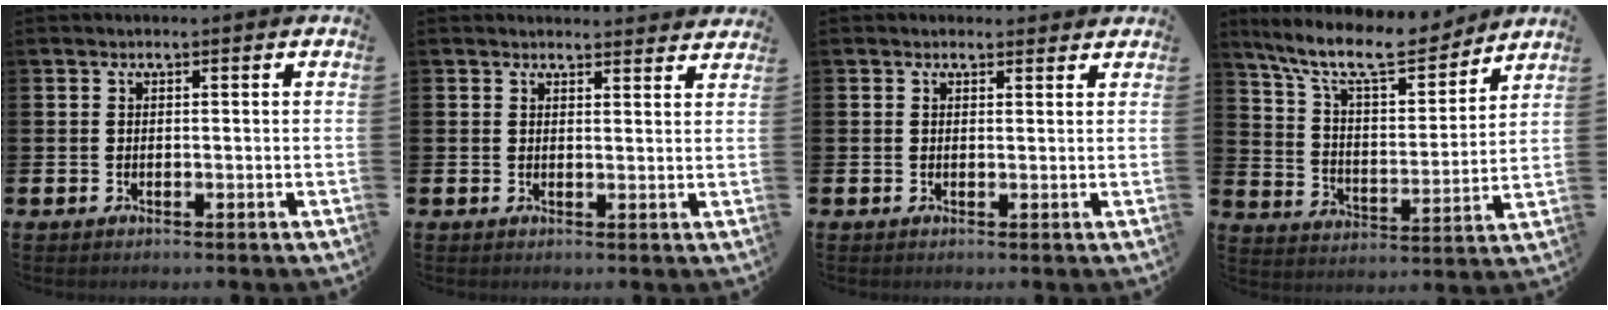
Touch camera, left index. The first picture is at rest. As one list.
[{"total": 2.3, "force": [2.3, 0.3, -0.2], "torque": [0.011, -0.017, 0.039]}, {"total": 1.1, "force": [0.9, 0.5, 0.1], "torque": [0.005, 0.003, 0.016]}, {"total": 11.5, "force": [10.1, 2.8, 4.7], "torque": [-0.122, -0.063, 0.175]}]